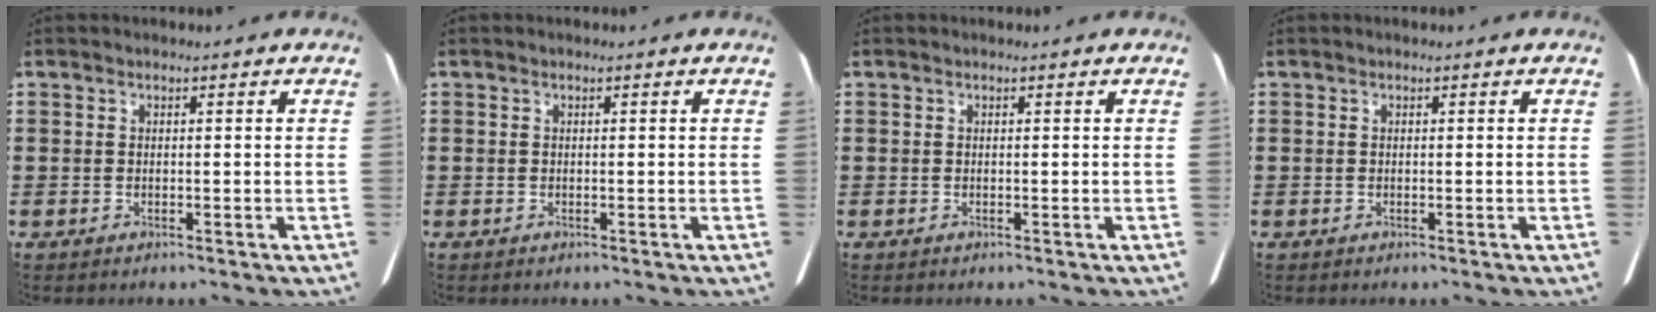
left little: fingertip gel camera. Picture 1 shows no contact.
{"total": 0.0}
{"total": 0.0}
{"total": 0.0}